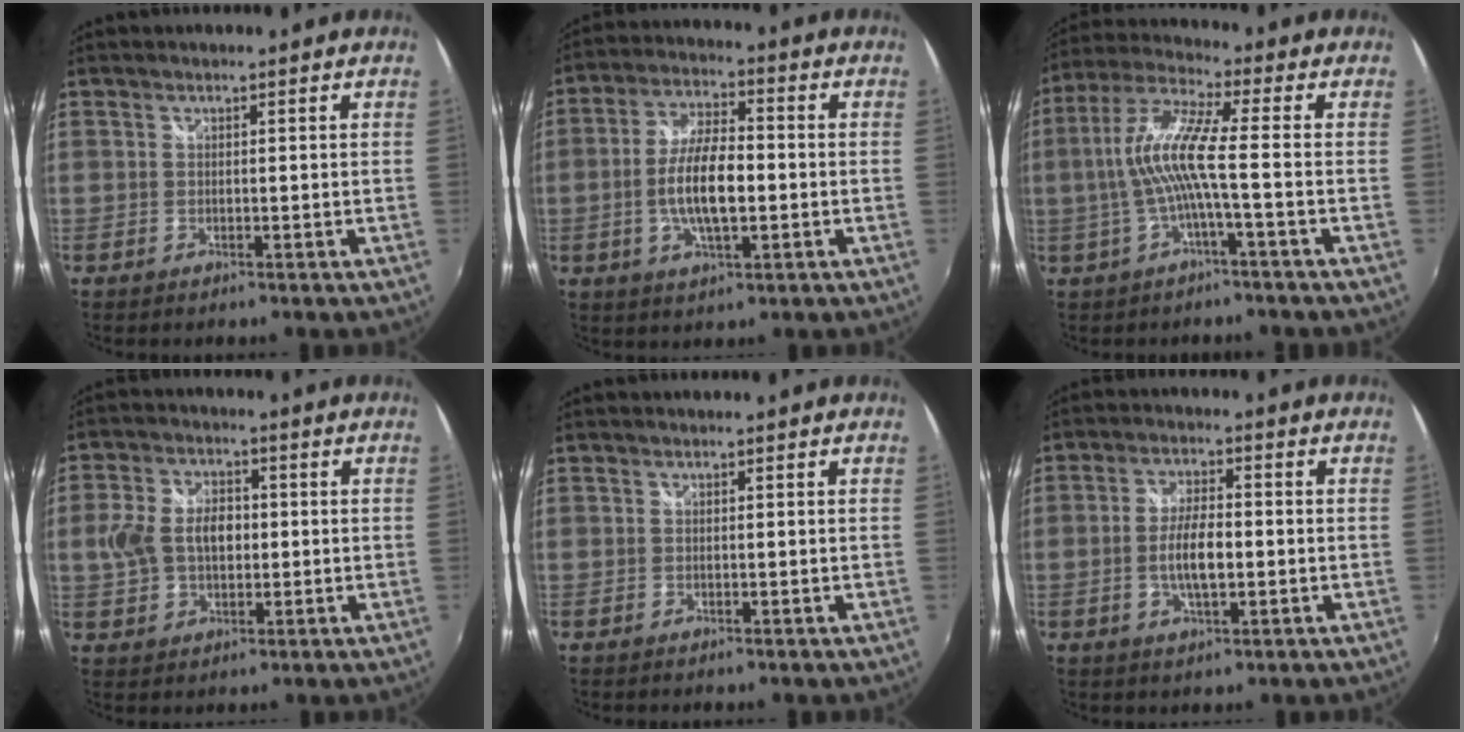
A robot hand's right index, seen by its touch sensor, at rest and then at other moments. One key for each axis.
{"total": 10.3, "fx": -1.7, "fy": 3.7, "fz": 9.4, "tx": -0.187, "ty": 0.004, "tz": -0.031}
{"total": 9.6, "fx": -1.7, "fy": 0.1, "fz": 9.5, "tx": -0.195, "ty": 0.006, "tz": -0.028}
{"total": 9.2, "fx": 0.1, "fy": 6.3, "fz": 6.7, "tx": -0.139, "ty": 0.017, "tz": 0.004}
{"total": 0.0}
{"total": 6.5, "fx": -1.2, "fy": 2.2, "fz": 6.0, "tx": -0.117, "ty": 0.001, "tz": -0.021}